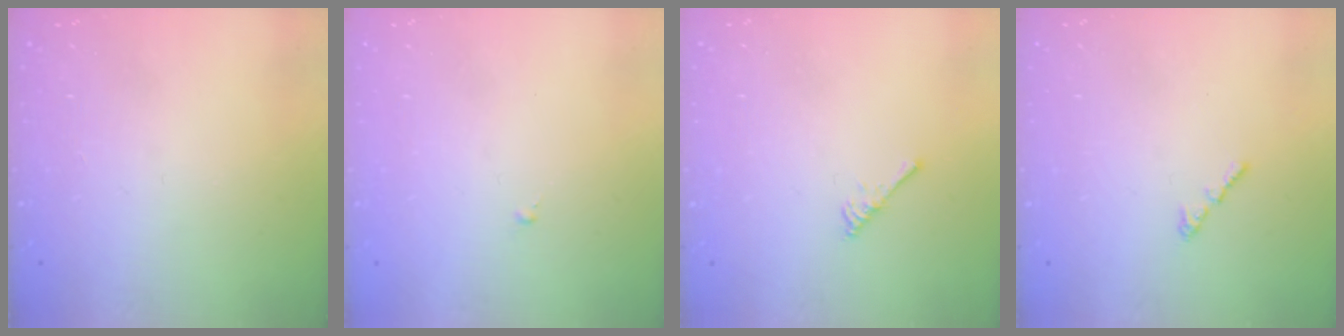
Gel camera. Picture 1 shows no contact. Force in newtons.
{"total": 0.0}
{"total": 3.0, "press": 2.9, "slide": 0.5}
{"total": 1.2, "press": 1.1, "slide": 0.5}